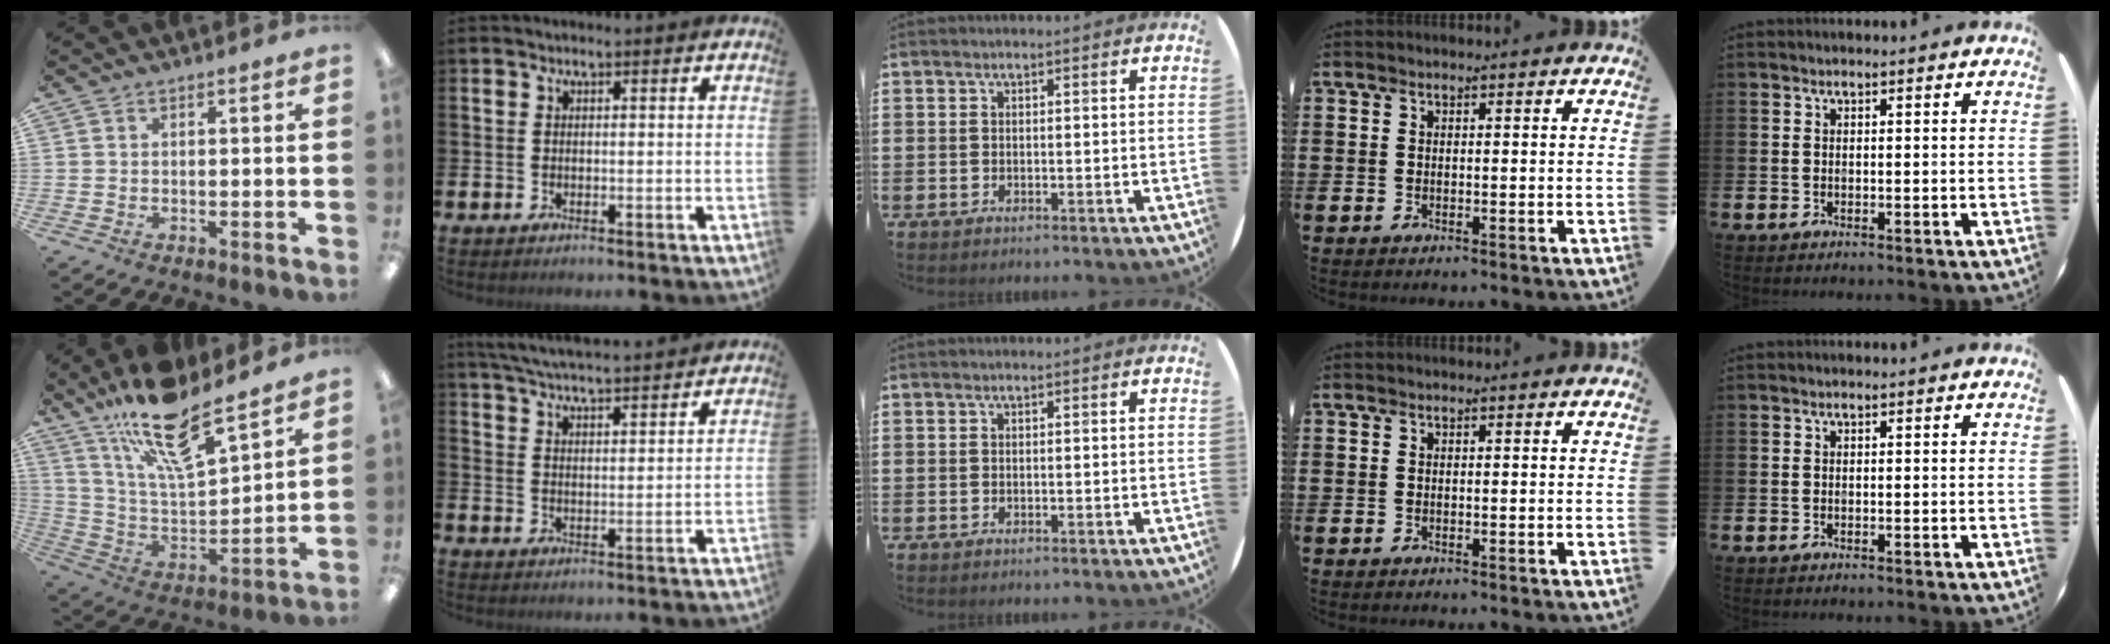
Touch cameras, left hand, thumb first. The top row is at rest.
{"thumb": {"total": 18.0, "force": [13.7, 5.4, 10.4], "torque": [-0.188, -0.083, 0.234]}, "index": {"total": 5.5, "force": [5.4, 0.0, 0.9], "torque": [-0.037, -0.036, 0.095]}}